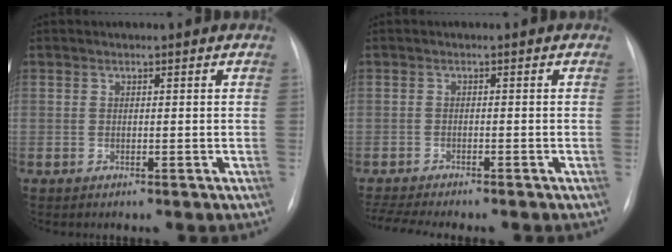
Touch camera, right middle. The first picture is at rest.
{"total": 8.3, "force": [-7.4, 0.8, 3.7], "torque": [-0.057, -0.006, -0.111]}